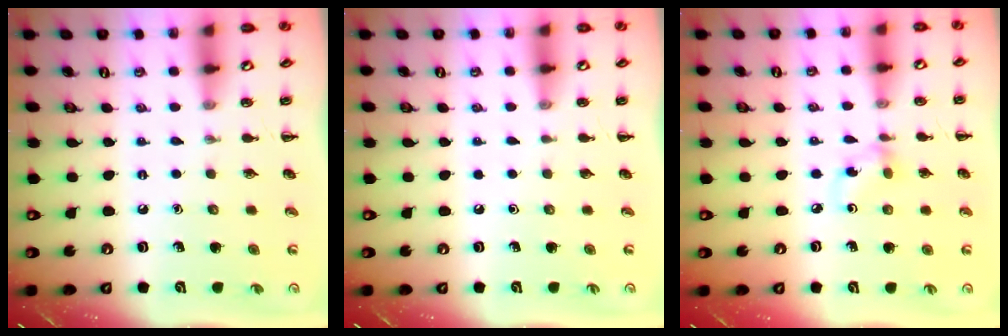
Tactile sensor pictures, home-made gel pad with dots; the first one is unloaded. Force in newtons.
{"total": 0.0}
{"total": 4.1, "press": 3.8, "slide": 1.5}